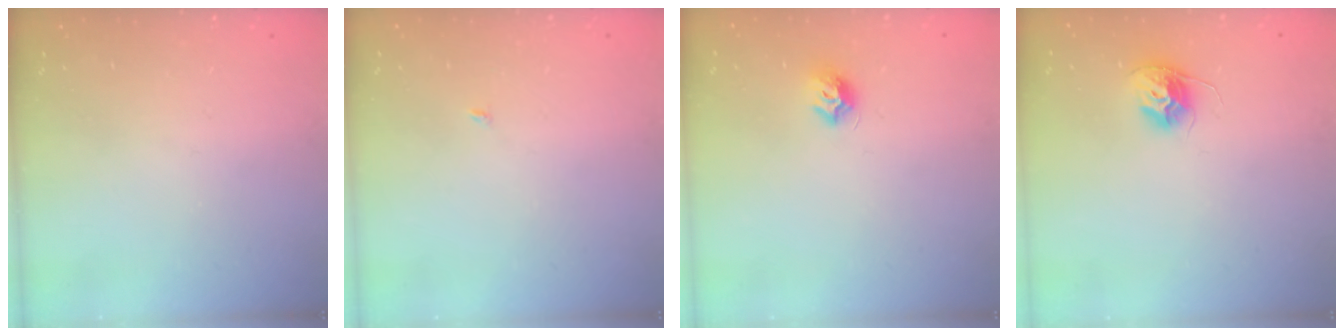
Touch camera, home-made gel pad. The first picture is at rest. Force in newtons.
{"total": 1.9, "press": 1.9, "slide": 0.2}
{"total": 8.2, "press": 8.2, "slide": 0.7}
{"total": 10.1, "press": 10.1, "slide": 0.7}